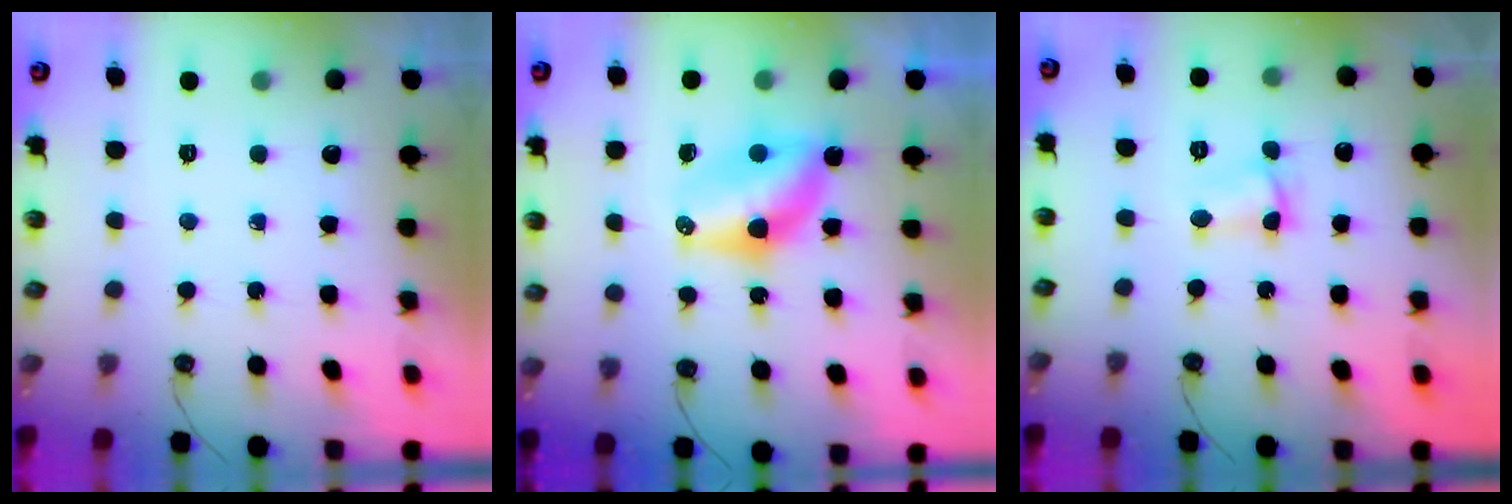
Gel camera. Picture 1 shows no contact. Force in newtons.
{"total": 9.5, "press": 8.5, "slide": 4.2}
{"total": 2.6, "press": 2.3, "slide": 1.1}